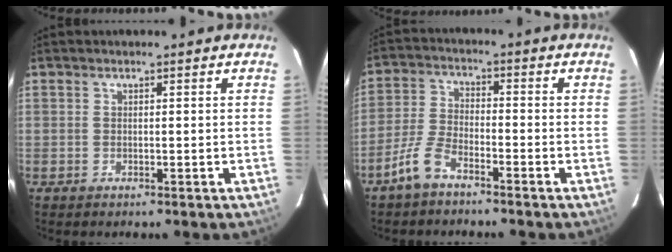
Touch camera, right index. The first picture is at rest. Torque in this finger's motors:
{"motor_torque": [0.35, -0.43, 0.07, 0.05]}